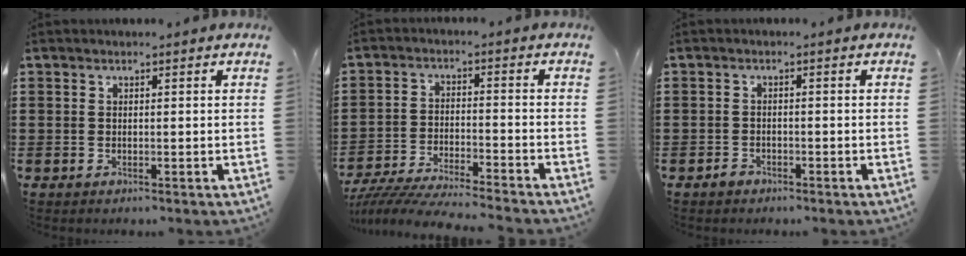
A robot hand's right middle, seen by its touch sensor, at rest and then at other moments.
{"total": 6.0, "force": [-5.8, -0.1, 1.6], "torque": [-0.043, -0.014, -0.117]}
{"total": 1.2, "force": [-1.0, 0.6, 0.5], "torque": [-0.013, -0.003, -0.019]}